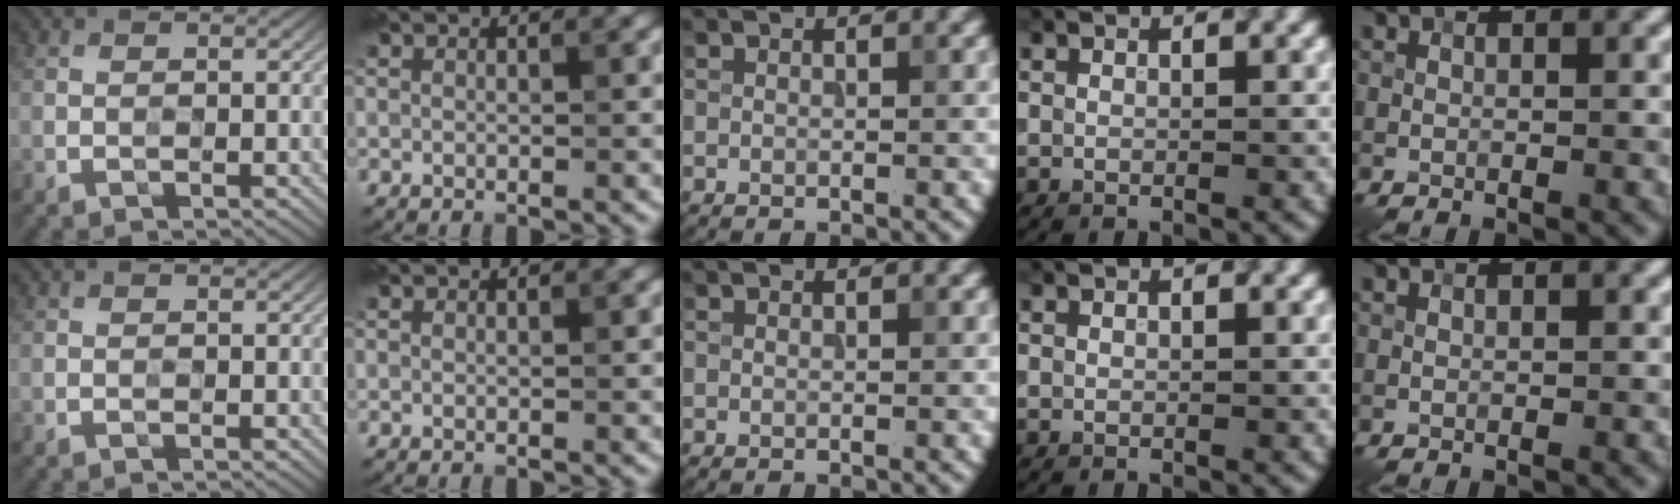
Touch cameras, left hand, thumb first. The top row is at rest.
{}